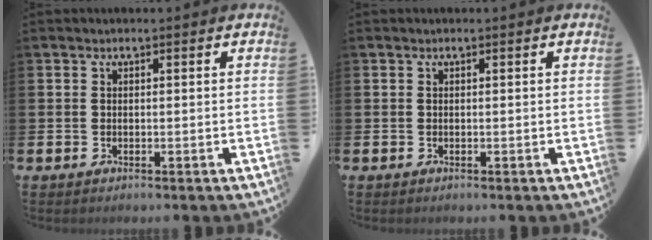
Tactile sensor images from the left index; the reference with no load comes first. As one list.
[{"total": 0.0}]